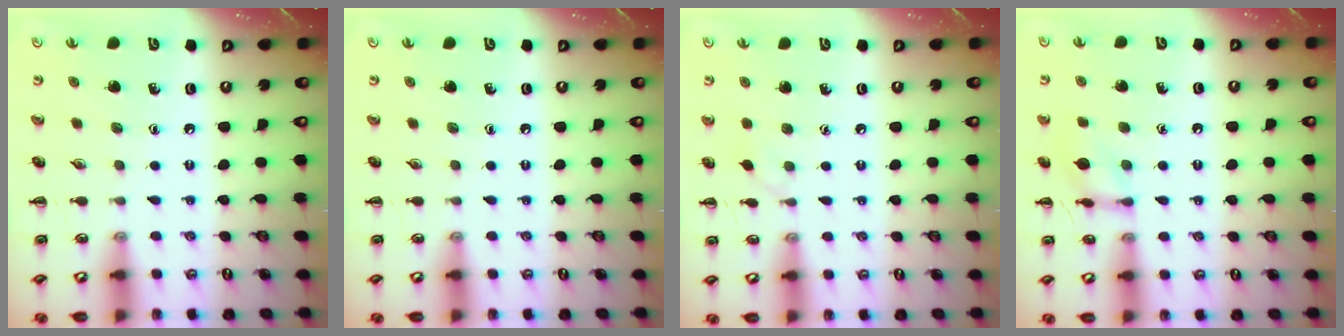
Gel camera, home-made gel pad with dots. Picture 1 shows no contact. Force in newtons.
{"total": 0.0}
{"total": 3.0, "press": 2.8, "slide": 1.2}
{"total": 9.2, "press": 9.1, "slide": 0.7}